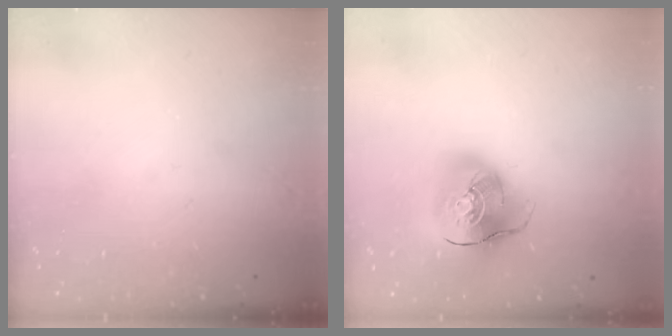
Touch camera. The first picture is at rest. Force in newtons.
{"total": 14.8, "press": 14.5, "slide": 2.6}